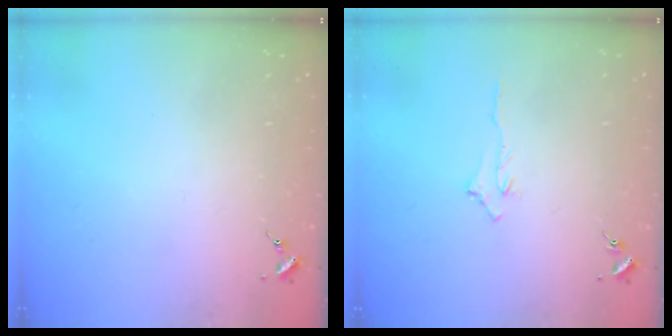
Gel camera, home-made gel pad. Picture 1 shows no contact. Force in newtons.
{"total": 2.9, "press": 2.9, "slide": 0.4}